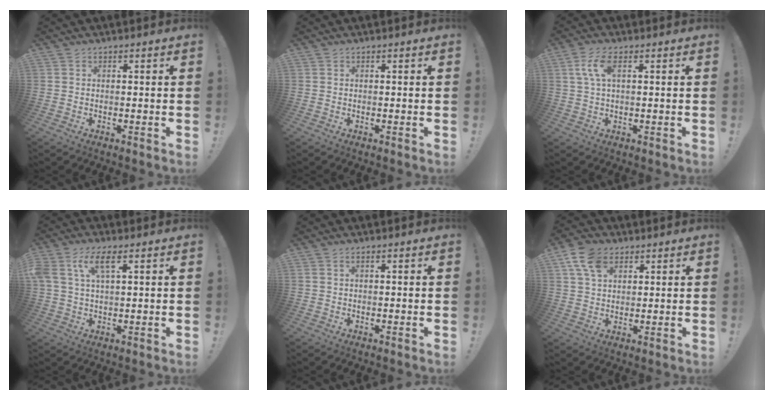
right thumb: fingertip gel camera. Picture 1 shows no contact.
{"total": 0.0}
{"total": 6.2, "force": [1.9, 2.3, 5.4], "torque": [-0.105, 0.001, 0.032]}
{"total": 8.1, "force": [3.7, 3.7, 6.2], "torque": [-0.127, 0.001, 0.070]}
{"total": 1.0, "force": [0.5, 0.5, 0.7], "torque": [-0.020, 0.003, 0.010]}
{"total": 9.5, "force": [4.5, 6.2, 5.6], "torque": [-0.095, -0.004, 0.088]}